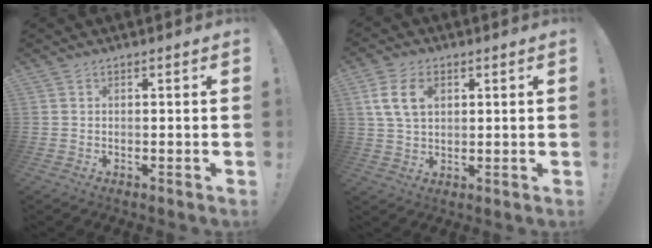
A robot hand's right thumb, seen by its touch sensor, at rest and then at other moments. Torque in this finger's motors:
{"motor_torque": [0.05, 0.16, 0.07, -0.14, -0.07]}